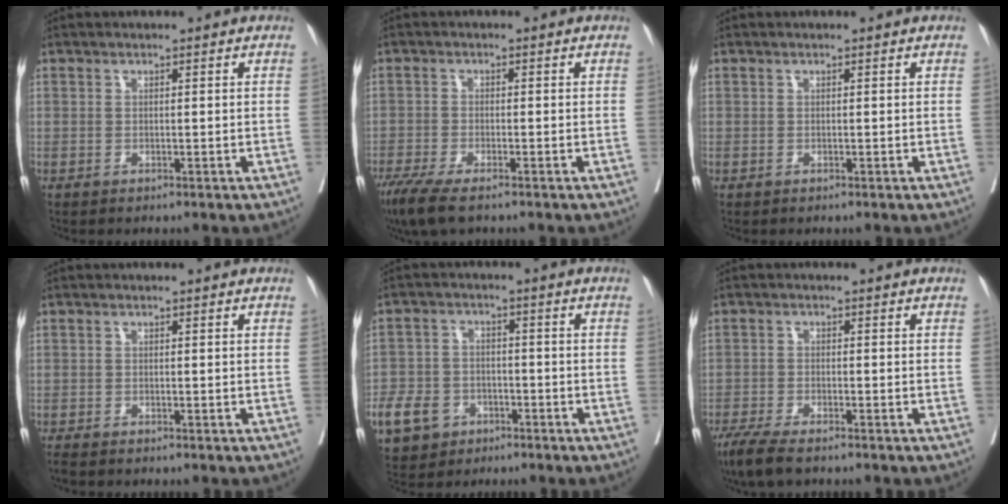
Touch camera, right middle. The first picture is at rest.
{"total": 6.2, "force": [-4.5, 1.1, 4.1], "torque": [-0.073, -0.016, -0.078]}
{"total": 0.0}
{"total": 1.8, "force": [-1.7, 0.3, 0.7], "torque": [-0.014, -0.005, -0.026]}
{"total": 7.9, "force": [-4.1, 6.0, 3.0], "torque": [-0.076, 0.004, -0.066]}
{"total": 5.9, "force": [-4.6, 1.1, 3.5], "torque": [-0.063, -0.014, -0.081]}